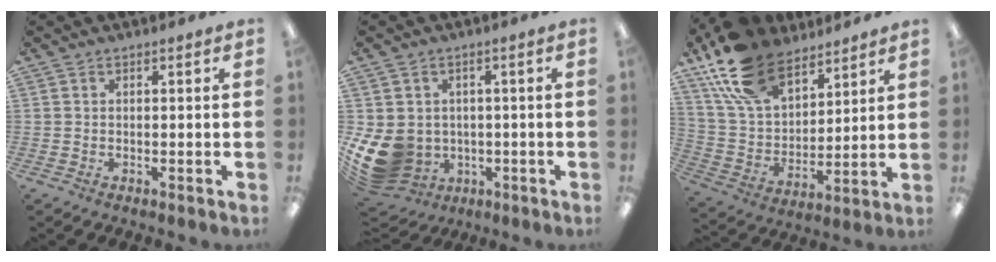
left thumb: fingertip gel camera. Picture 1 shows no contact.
{"total": 10.8, "force": [-1.9, 9.4, 5.1], "torque": [-0.136, 0.003, -0.024]}
{"total": 19.0, "force": [12.8, 10.7, 9.1], "torque": [-0.194, -0.053, 0.244]}